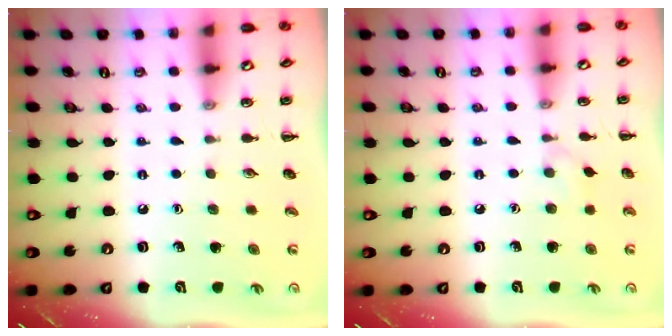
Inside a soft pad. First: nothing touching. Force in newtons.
{"total": 3.7, "press": 3.4, "slide": 1.5}